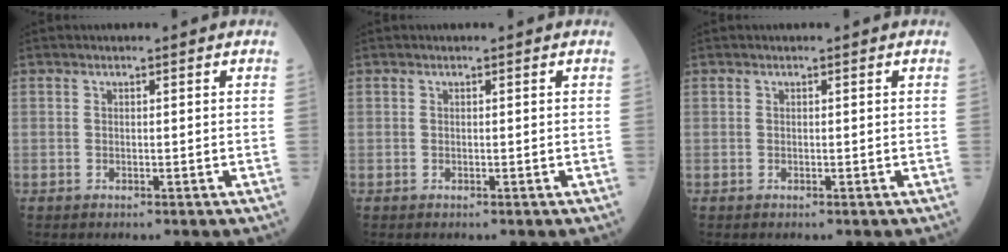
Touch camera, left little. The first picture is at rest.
{"total": 0.0}
{"total": 0.0}